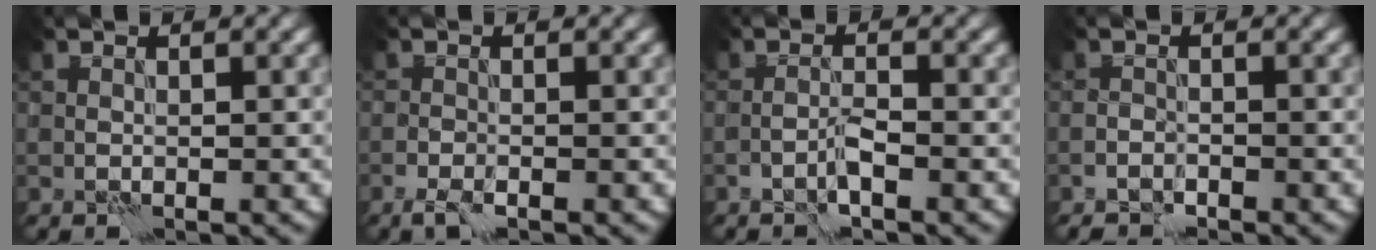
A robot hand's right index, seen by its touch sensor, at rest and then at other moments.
{"total": 1.4, "force": [-1.0, 0.2, 1.0], "torque": [-0.023, -0.004, -0.022]}
{"total": 1.3, "force": [-0.9, -0.2, 0.9], "torque": [-0.020, 0.006, -0.018]}
{"total": 1.3, "force": [-1.3, 0.2, 0.3], "torque": [-0.007, 0.003, -0.026]}